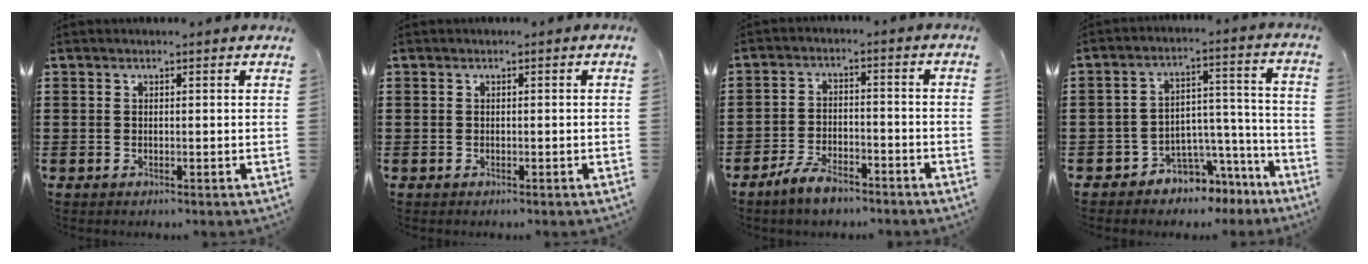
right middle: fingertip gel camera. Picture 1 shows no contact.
{"total": 0.0}
{"total": 5.0, "force": [-4.2, 1.5, 2.4], "torque": [-0.061, 0.002, -0.083]}
{"total": 5.3, "force": [-4.8, 2.2, 0.4], "torque": [-0.016, 0.010, -0.093]}